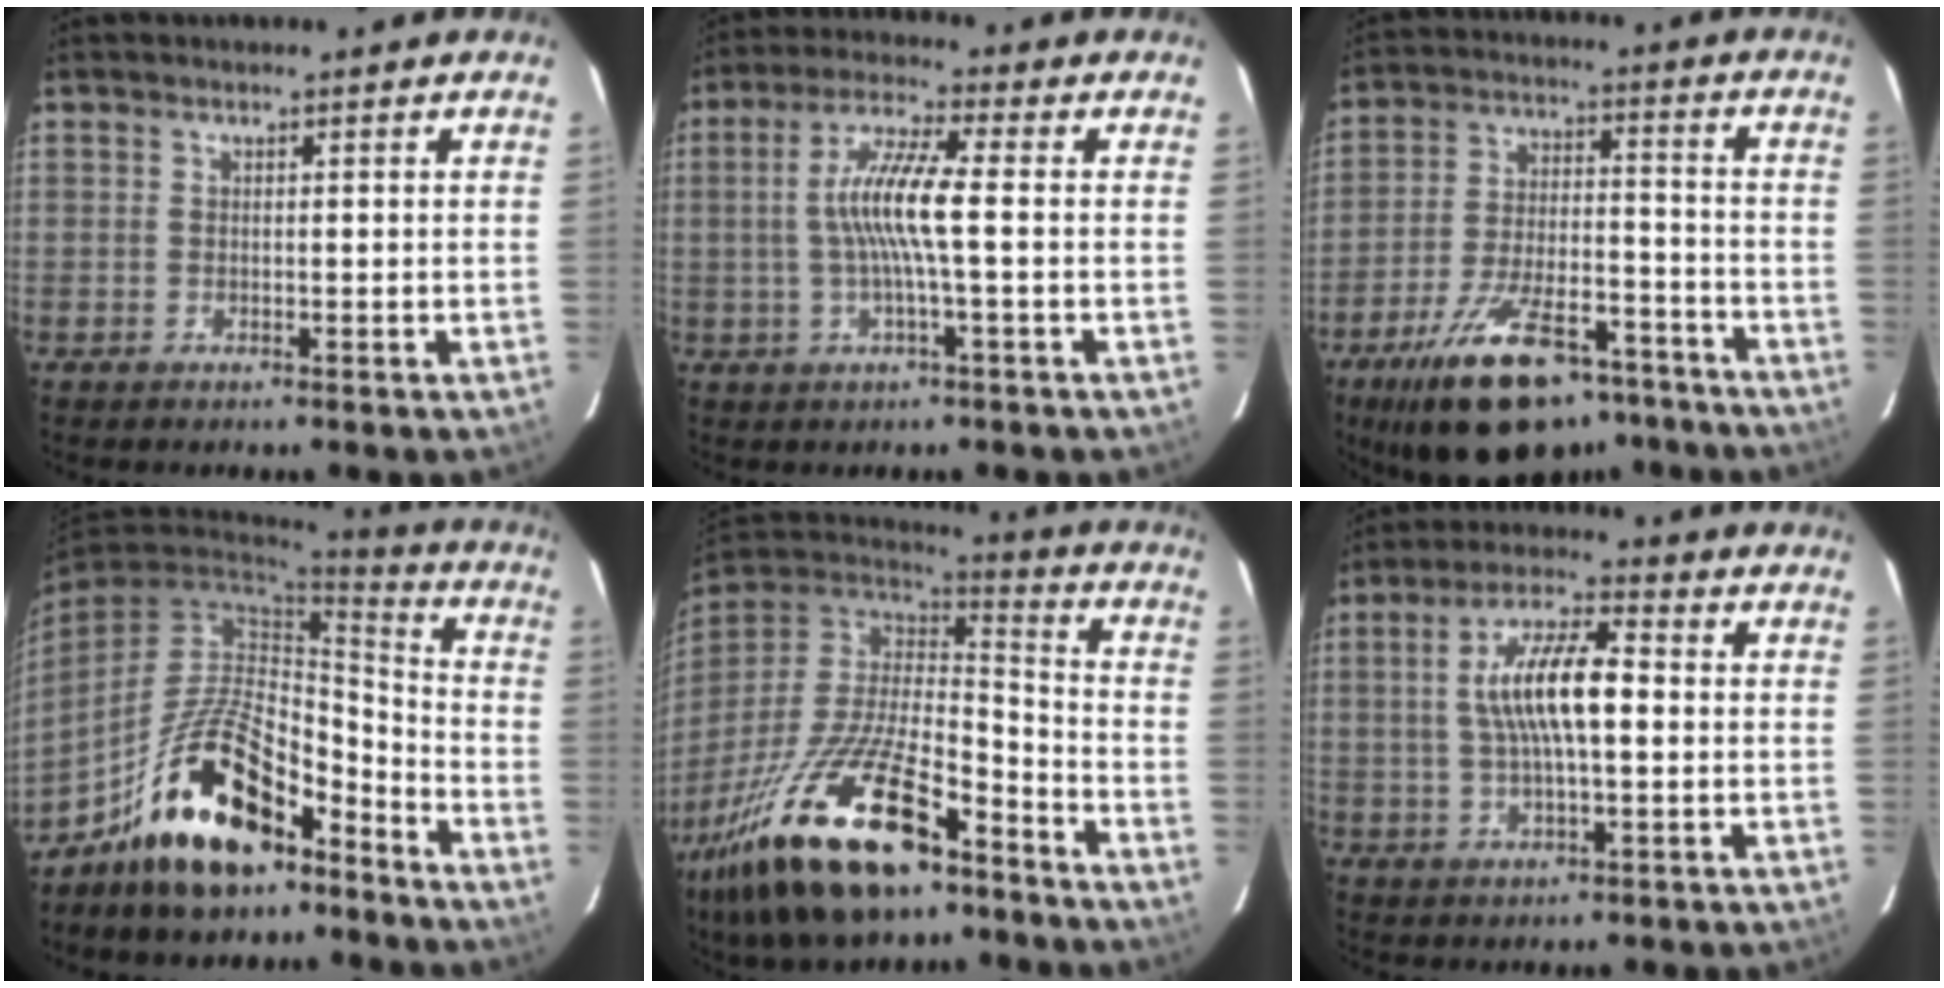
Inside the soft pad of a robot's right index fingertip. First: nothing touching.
{"total": 8.8, "force": [-0.5, 0.4, 8.8], "torque": [-0.176, 0.007, -0.010]}
{"total": 21.3, "force": [-15.4, 8.6, 11.8], "torque": [-0.215, -0.007, -0.231]}
{"total": 17.4, "force": [-11.6, 7.5, 10.6], "torque": [-0.208, 0.024, -0.194]}
{"total": 27.1, "force": [-16.6, 10.3, 18.7], "torque": [-0.374, -0.039, -0.284]}
{"total": 11.1, "force": [0.6, 3.2, 10.6], "torque": [-0.198, 0.014, 0.010]}